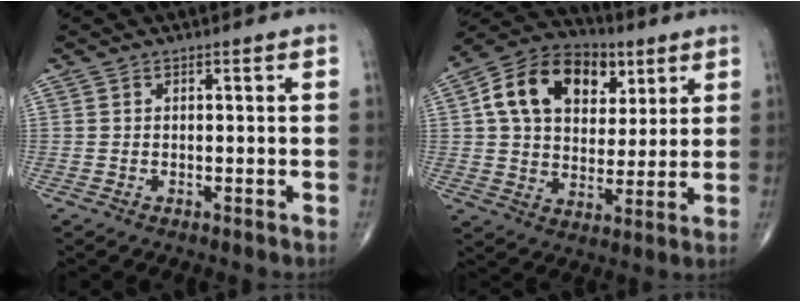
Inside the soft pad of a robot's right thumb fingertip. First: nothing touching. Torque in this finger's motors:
{"motor_torque": [0.24, 1.40, 0.46, 0.35, 0.36]}